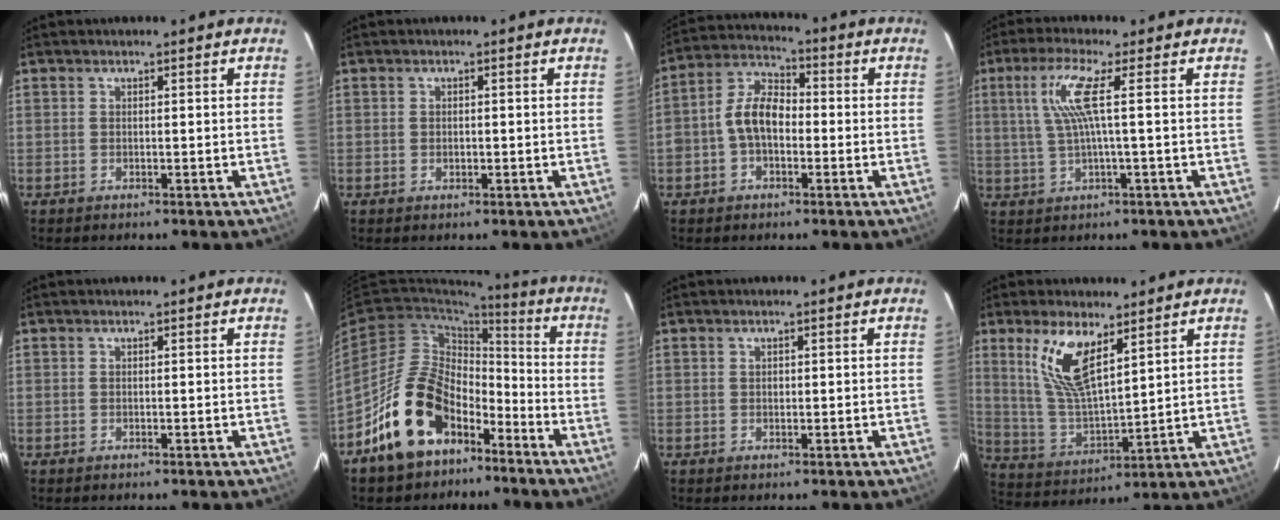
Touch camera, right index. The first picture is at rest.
{"total": 0.9, "force": [-0.1, 0.8, 0.5], "torque": [-0.006, 0.002, -0.001]}
{"total": 8.2, "force": [-1.5, 5.3, 6.0], "torque": [-0.121, 0.026, -0.028]}
{"total": 6.9, "force": [1.3, -0.7, 6.8], "torque": [-0.129, -0.001, 0.036]}
{"total": 0.0}
{"total": 17.7, "force": [-10.7, 10.8, 9.1], "torque": [-0.180, 0.030, -0.160]}
{"total": 0.7, "force": [0.3, 0.5, 0.4], "torque": [-0.004, 0.003, 0.006]}
{"total": 12.5, "force": [6.9, 4.3, 9.5], "torque": [-0.192, 0.001, 0.148]}